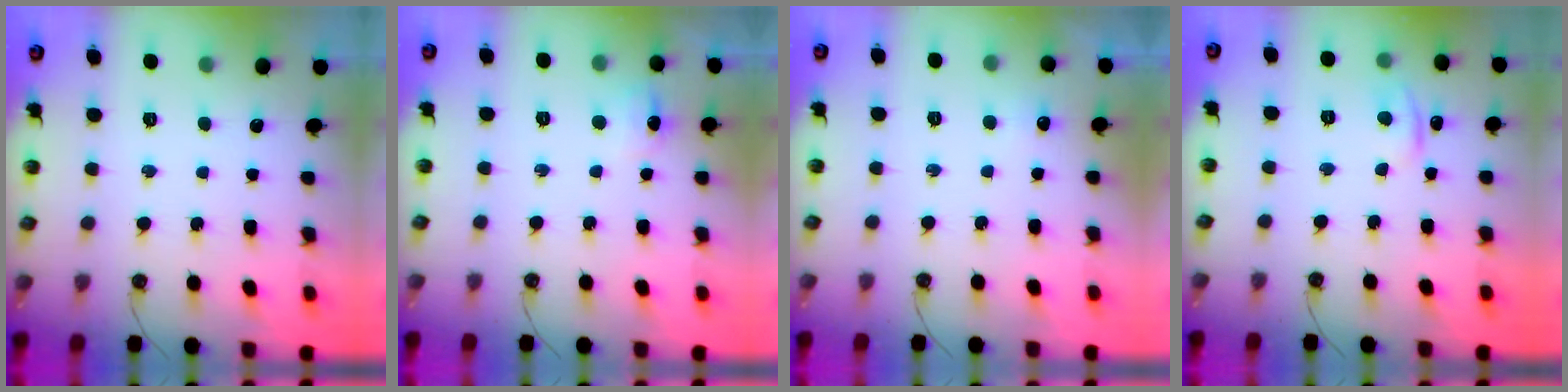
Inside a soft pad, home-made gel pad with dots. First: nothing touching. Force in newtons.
{"total": 6.5, "press": 6.4, "slide": 0.6}
{"total": 3.9, "press": 3.8, "slide": 0.5}
{"total": 3.1, "press": 3.0, "slide": 0.5}